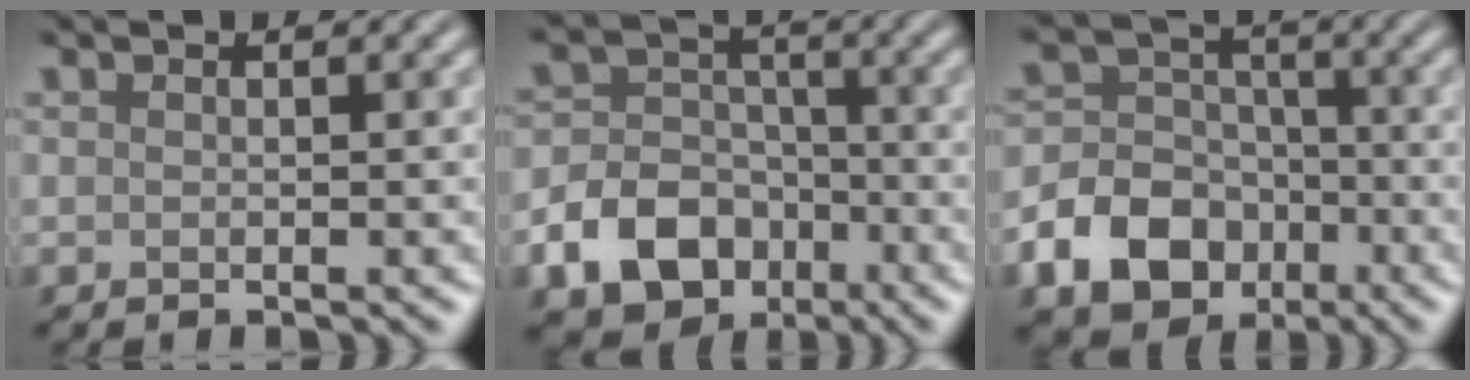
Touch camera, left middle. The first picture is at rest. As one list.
[{"total": 9.1, "force": [-4.5, 7.0, 3.6], "torque": [-0.047, -0.019, -0.100]}, {"total": 8.7, "force": [-3.9, 6.9, 3.7], "torque": [-0.052, -0.009, -0.098]}]